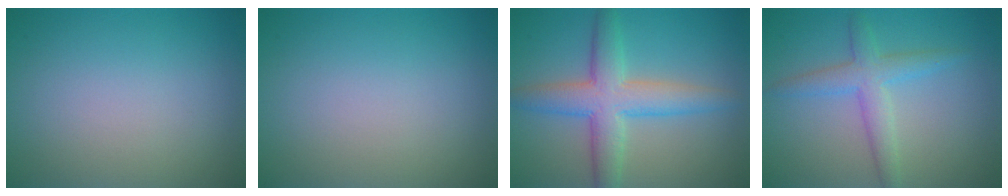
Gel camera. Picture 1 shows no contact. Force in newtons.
{"total": 0.0}
{"total": 5.9, "press": 5.9, "slide": 0.1}
{"total": 3.3, "press": 3.3, "slide": 0.0}